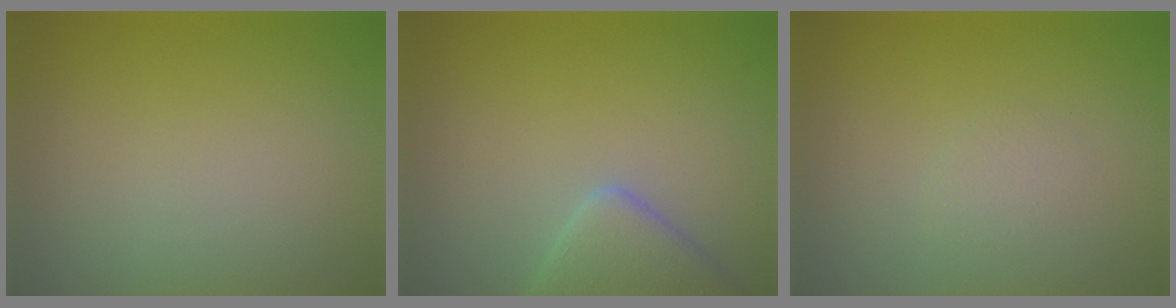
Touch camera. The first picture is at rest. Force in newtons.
{"total": 3.7, "press": 3.7, "slide": 0.2}
{"total": 0.8, "press": 0.8, "slide": 0.1}